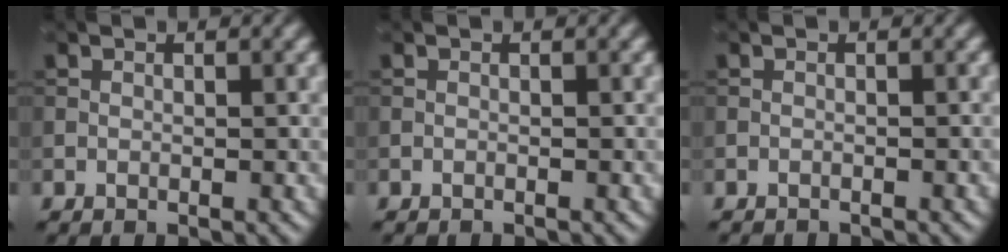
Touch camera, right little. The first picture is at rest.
{"total": 0.8, "force": [-0.8, 0.1, 0.1], "torque": [0.003, -0.003, -0.014]}
{"total": 1.7, "force": [-1.7, 0.2, 0.3], "torque": [0.005, -0.006, -0.026]}